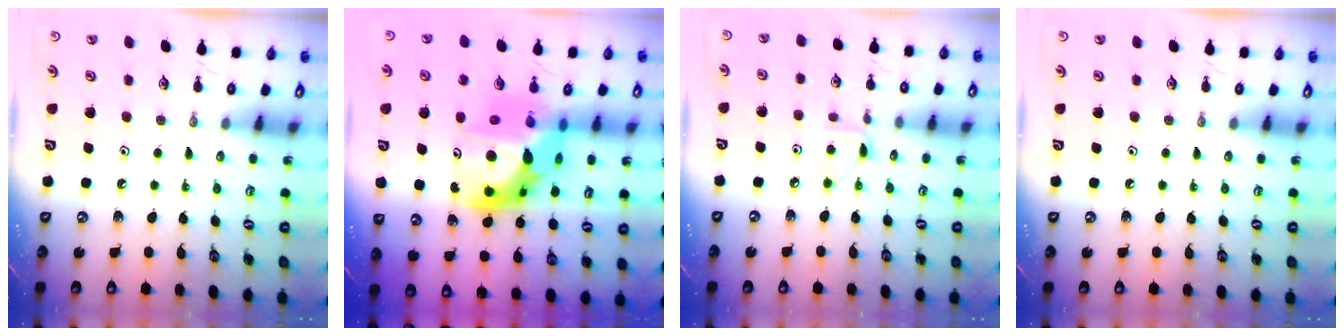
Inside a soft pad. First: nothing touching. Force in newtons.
{"total": 16.5, "press": 16.5, "slide": 1.3}
{"total": 5.2, "press": 5.1, "slide": 0.8}
{"total": 0.0}